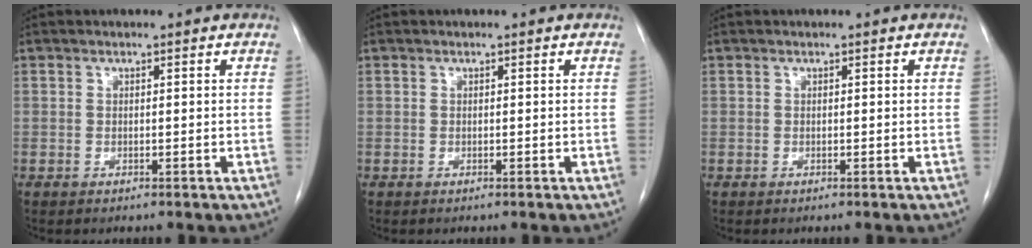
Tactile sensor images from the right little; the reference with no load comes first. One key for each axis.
{"total": 0.0}
{"total": 0.0}